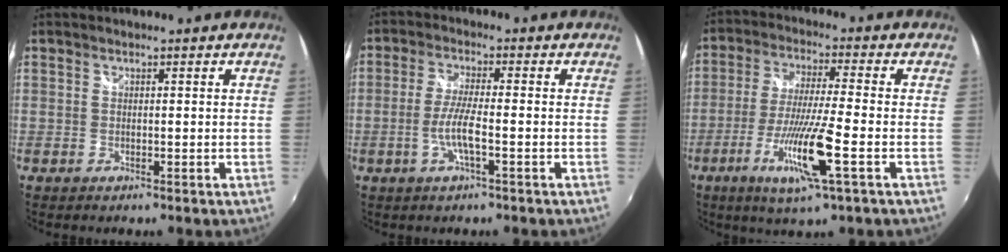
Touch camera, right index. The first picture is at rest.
{"total": 5.0, "force": [-1.9, -0.2, 4.6], "torque": [-0.097, -0.003, -0.038]}
{"total": 12.7, "force": [-5.0, 0.0, 11.7], "torque": [-0.238, -0.019, -0.094]}